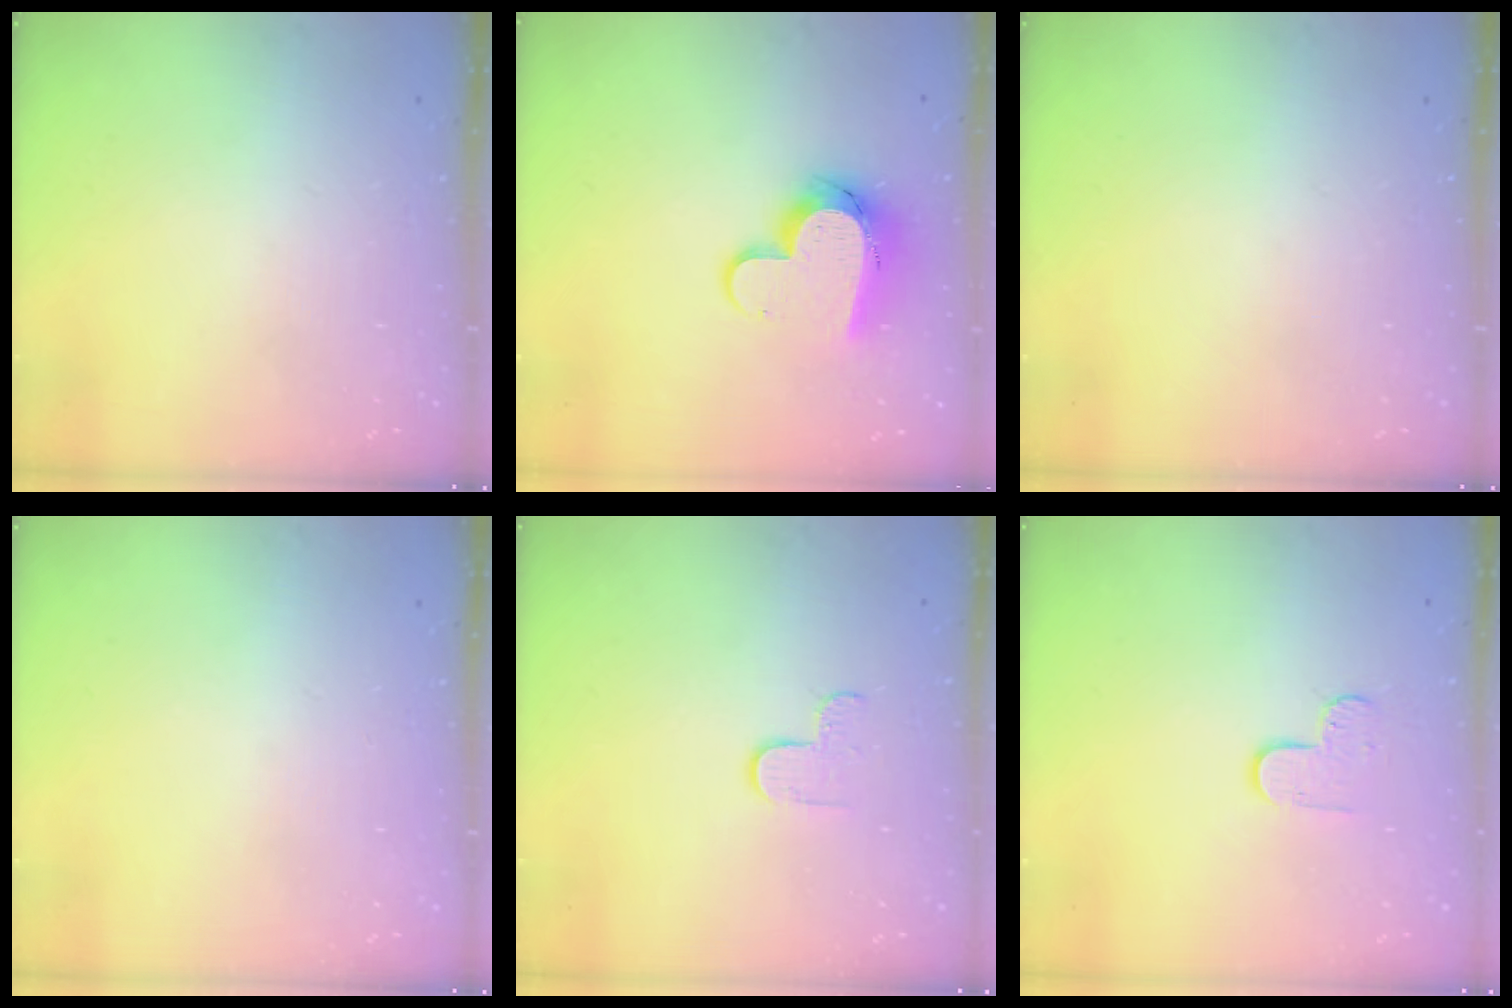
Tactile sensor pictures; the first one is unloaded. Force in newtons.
{"total": 11.9, "press": 11.8, "slide": 1.1}
{"total": 0.0}
{"total": 0.8, "press": 0.5, "slide": 0.6}
{"total": 2.9, "press": 2.9, "slide": 0.3}
{"total": 5.5, "press": 5.5, "slide": 0.4}